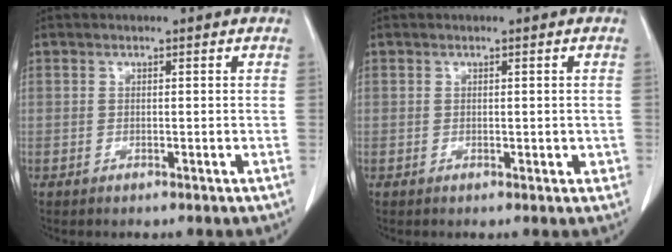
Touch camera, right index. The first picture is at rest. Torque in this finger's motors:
{"motor_torque": [0.23, 0.26, 0.17, 0.10]}